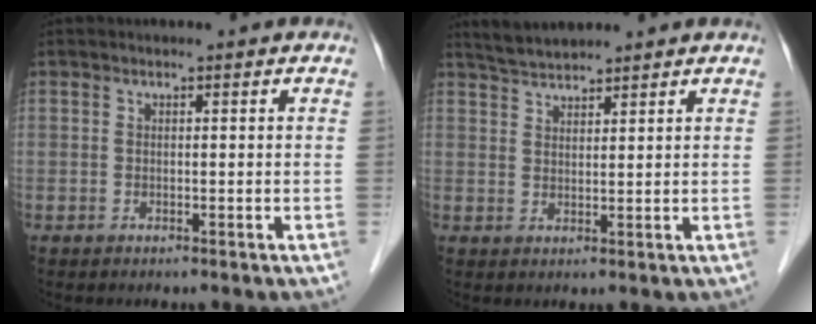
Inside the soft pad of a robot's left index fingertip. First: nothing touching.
{"total": 4.0, "force": [3.9, 0.3, 0.9], "torque": [-0.024, 0.020, 0.078]}